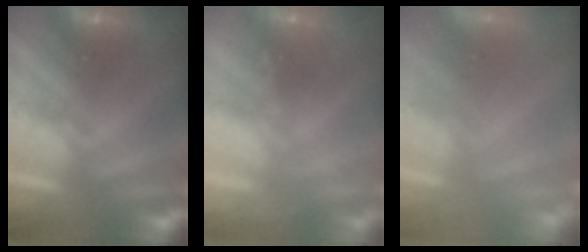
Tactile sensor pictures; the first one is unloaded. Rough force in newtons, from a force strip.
{"total": 2.4}
{"total": 8.6}